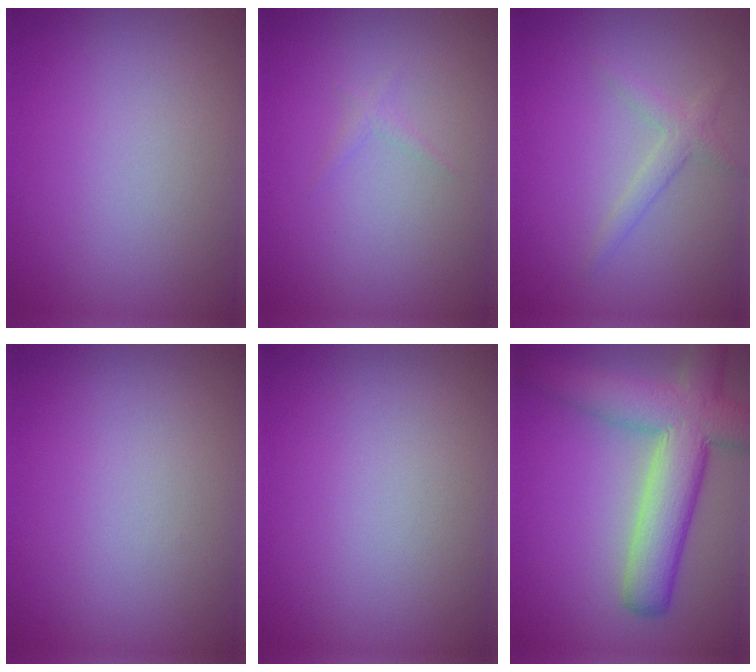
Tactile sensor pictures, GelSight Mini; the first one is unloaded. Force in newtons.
{"total": 0.6, "press": 0.6, "slide": 0.0}
{"total": 1.6, "press": 1.6, "slide": 0.1}
{"total": 0.0}
{"total": 0.0}
{"total": 8.3, "press": 8.3, "slide": 0.6}